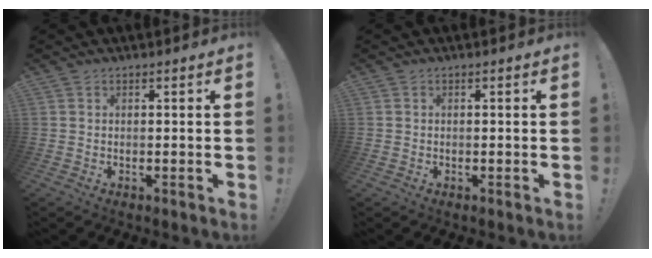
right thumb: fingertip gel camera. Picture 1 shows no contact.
{"total": 0.0}